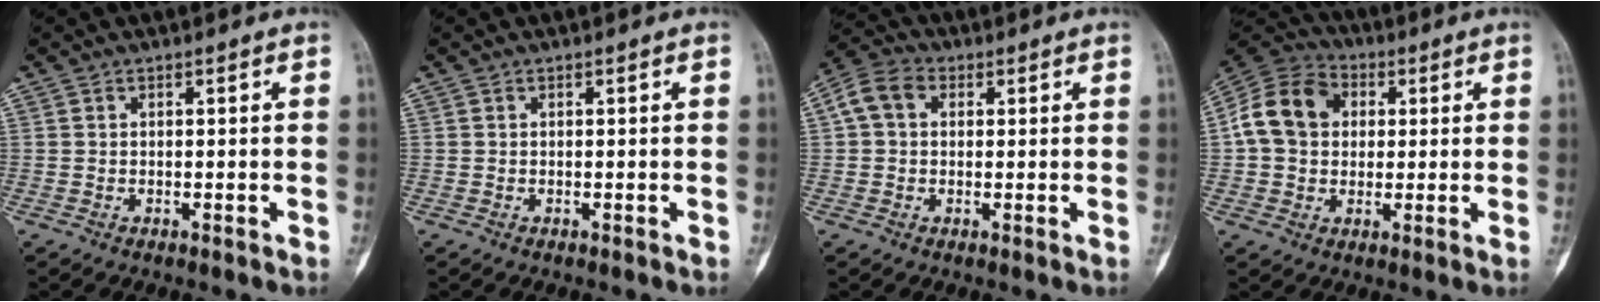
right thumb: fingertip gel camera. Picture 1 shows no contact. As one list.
[{"total": 0.0}, {"total": 6.2, "force": [1.3, 4.7, 3.8], "torque": [-0.071, 0.022, 0.019]}, {"total": 13.3, "force": [1.9, 10.7, 7.7], "torque": [-0.130, 0.022, 0.027]}]